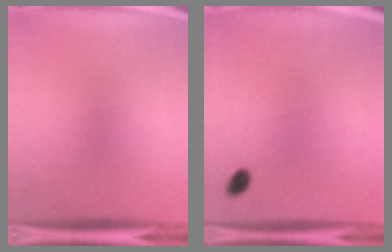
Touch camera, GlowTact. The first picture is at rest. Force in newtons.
{"total": 1.9}